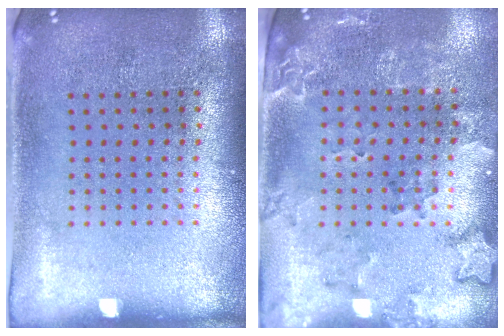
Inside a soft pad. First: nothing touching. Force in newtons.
{"total": 1.9, "press": 1.7, "slide": 1.0}